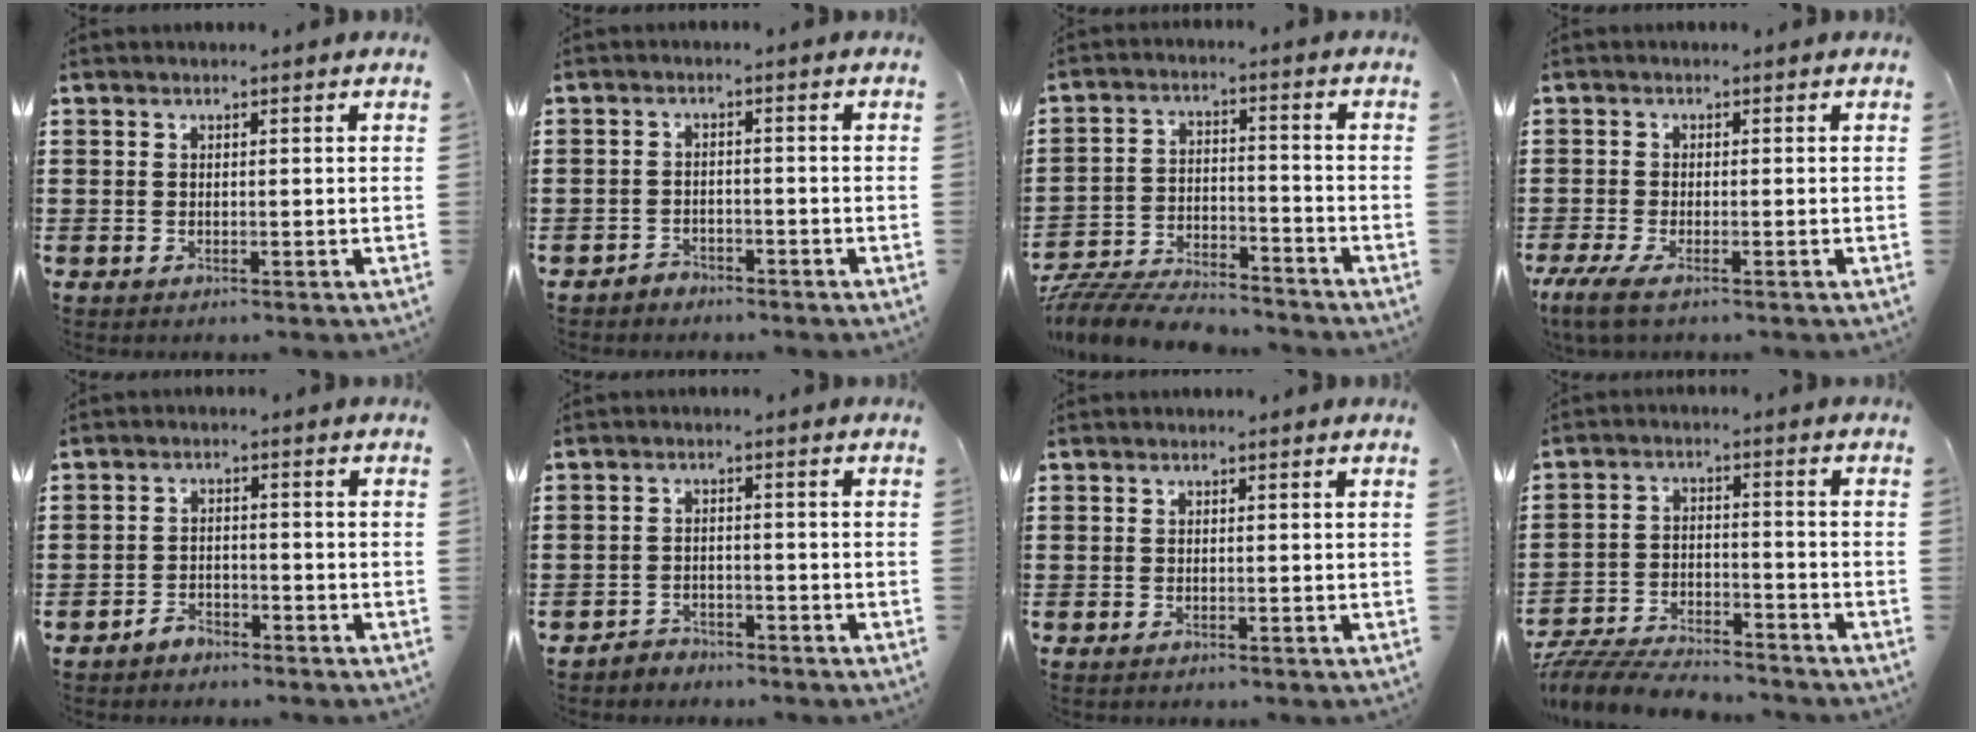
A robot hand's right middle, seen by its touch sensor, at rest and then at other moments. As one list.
[{"total": 1.8, "force": [-1.7, 0.6, -0.1], "torque": [-0.004, 0.003, -0.038]}, {"total": 7.7, "force": [-7.4, 1.0, 1.6], "torque": [-0.034, 0.012, -0.144]}, {"total": 2.7, "force": [-1.4, 0.5, 2.2], "torque": [-0.060, -0.008, -0.031]}, {"total": 2.3, "force": [-2.1, 0.8, 0.2], "torque": [-0.010, 0.004, -0.045]}, {"total": 2.3, "force": [-2.2, 0.6, -0.2], "torque": [-0.004, 0.002, -0.049]}, {"total": 0.0}, {"total": 6.8, "force": [-6.6, 0.9, 1.5], "torque": [-0.035, 0.007, -0.130]}]